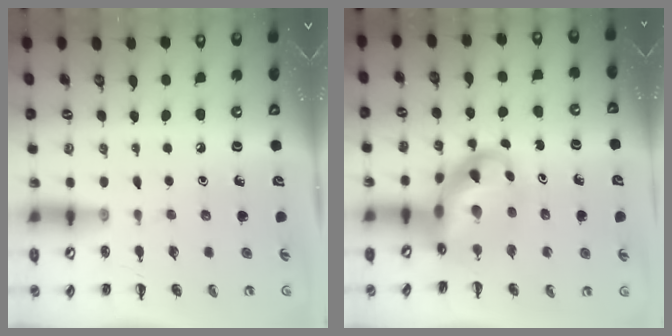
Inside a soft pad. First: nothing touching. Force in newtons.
{"total": 9.1, "press": 8.6, "slide": 2.8}